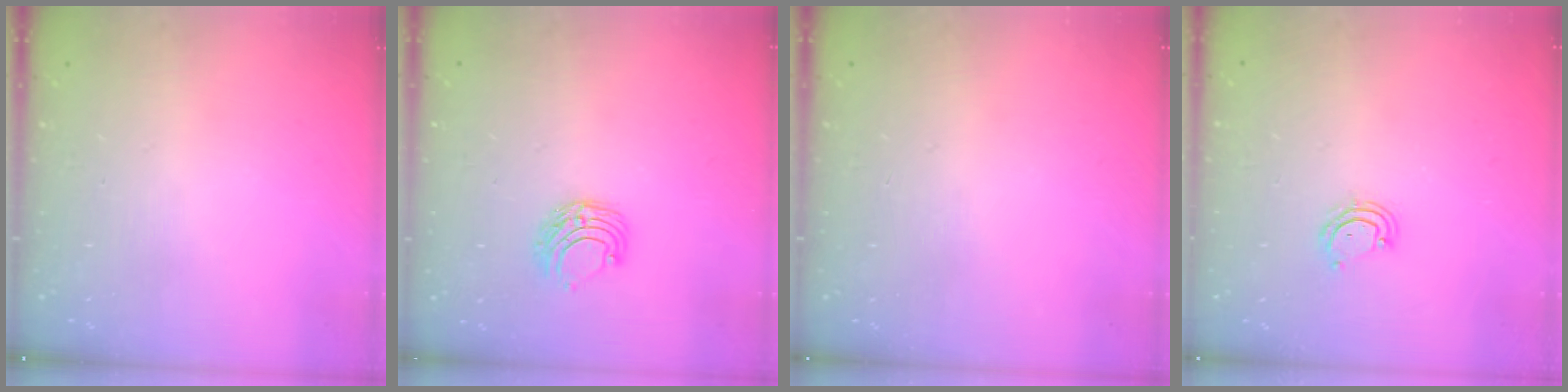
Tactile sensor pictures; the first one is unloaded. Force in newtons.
{"total": 6.7, "press": 6.7, "slide": 0.7}
{"total": 0.0}
{"total": 4.2, "press": 4.2, "slide": 0.4}